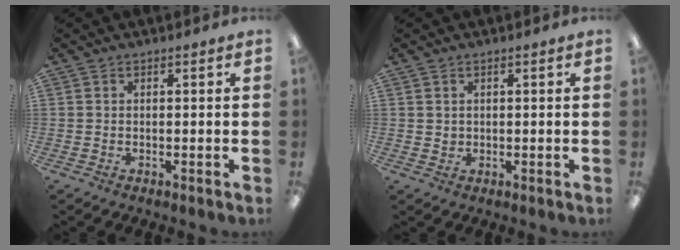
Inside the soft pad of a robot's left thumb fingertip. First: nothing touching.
{"total": 1.2, "force": [0.8, 0.9, 0.1], "torque": [-0.003, 0.001, 0.015]}